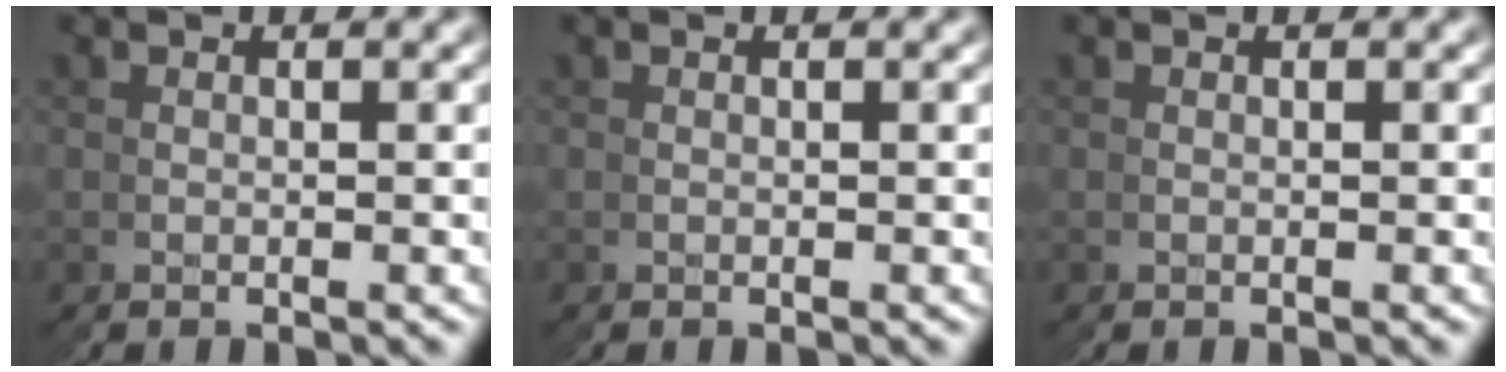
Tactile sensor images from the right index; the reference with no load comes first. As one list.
[{"total": 0.0}, {"total": 0.0}]